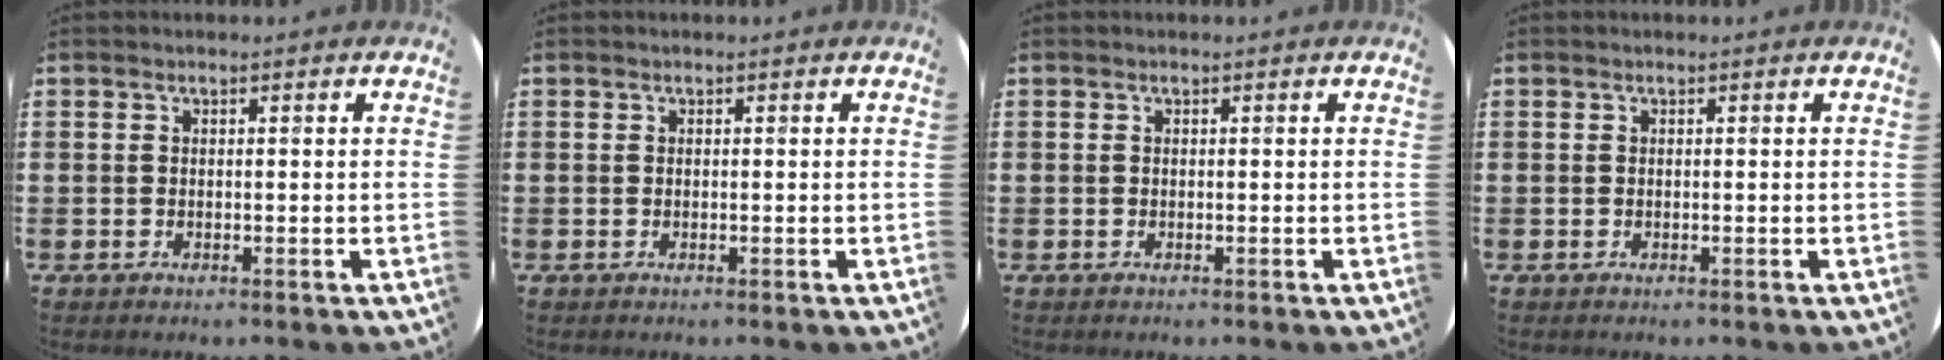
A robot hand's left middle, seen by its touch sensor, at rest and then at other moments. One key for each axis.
{"total": 0.0}
{"total": 0.0}
{"total": 0.0}